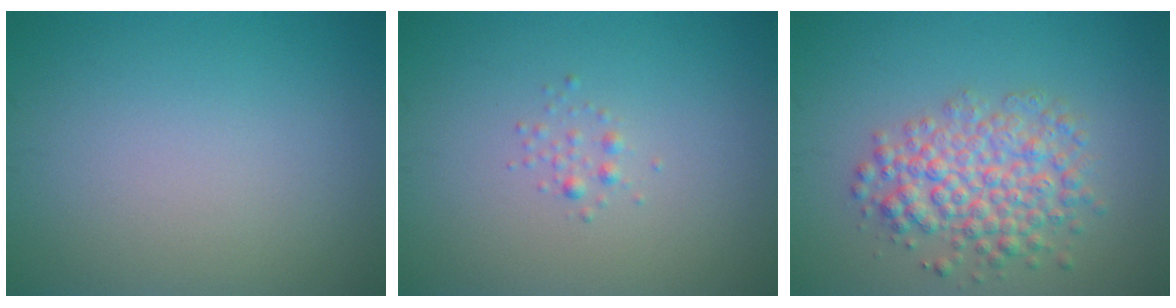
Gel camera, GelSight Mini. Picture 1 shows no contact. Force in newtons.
{"total": 0.8, "press": 0.8, "slide": 0.0}
{"total": 5.1, "press": 5.1, "slide": 0.2}